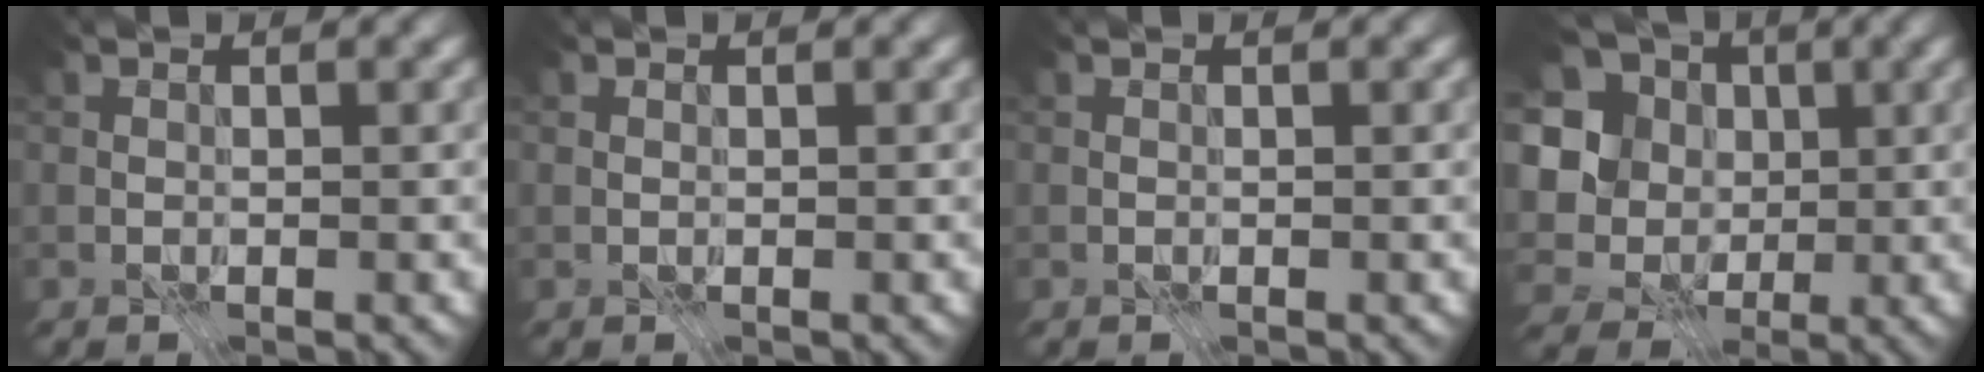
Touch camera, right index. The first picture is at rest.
{"total": 0.0}
{"total": 0.0}
{"total": 12.9, "force": [0.5, 11.6, 5.5], "torque": [-0.165, 0.016, -0.011]}